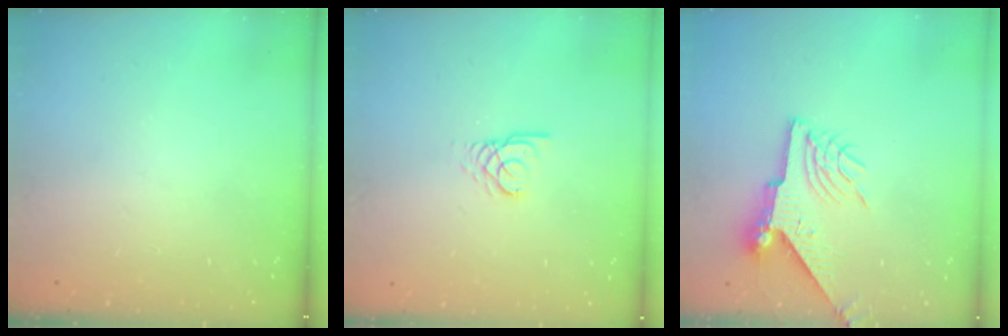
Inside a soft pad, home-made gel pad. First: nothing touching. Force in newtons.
{"total": 2.7, "press": 2.7, "slide": 0.1}
{"total": 9.4, "press": 9.3, "slide": 1.0}